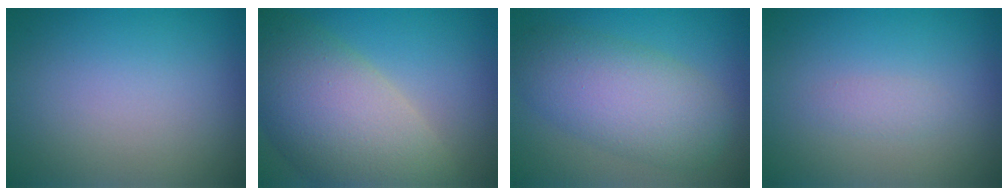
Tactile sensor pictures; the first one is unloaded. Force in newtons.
{"total": 10.7, "press": 10.7, "slide": 1.0}
{"total": 6.9, "press": 6.9, "slide": 0.2}
{"total": 0.9, "press": 0.9, "slide": 0.0}